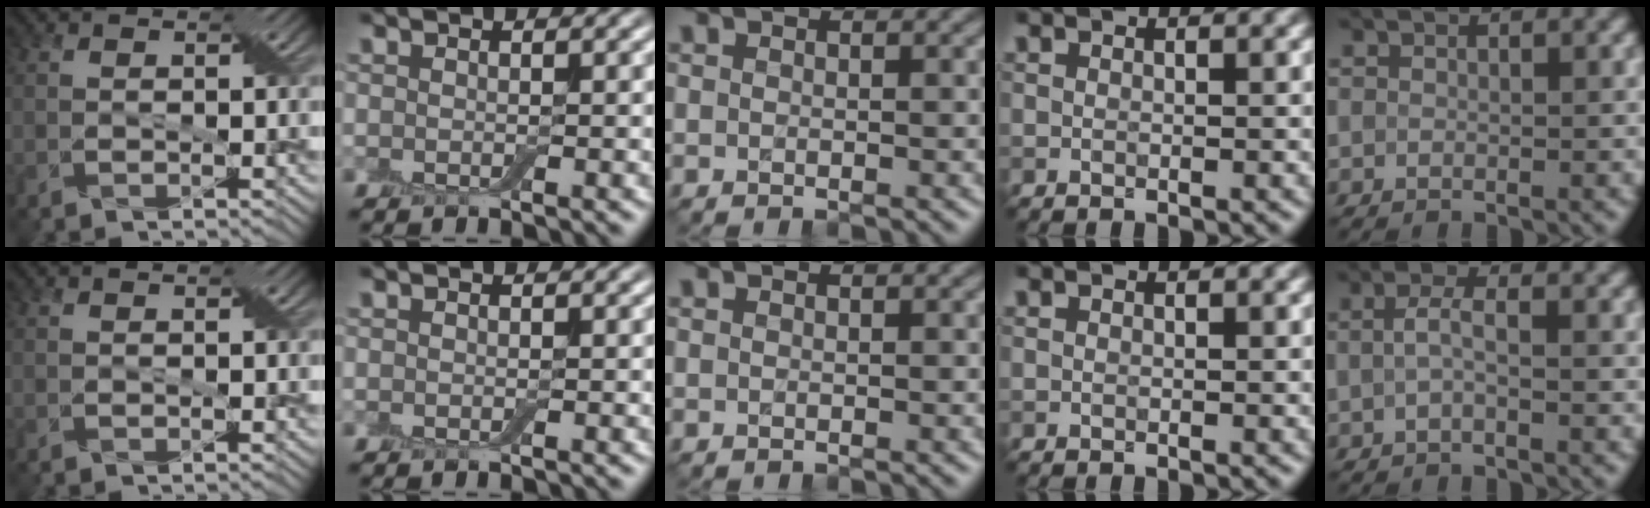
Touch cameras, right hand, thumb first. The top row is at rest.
{"little": {"total": 1.6, "force": [-0.1, 0.4, 1.5], "torque": [-0.036, 0.002, -0.006]}}